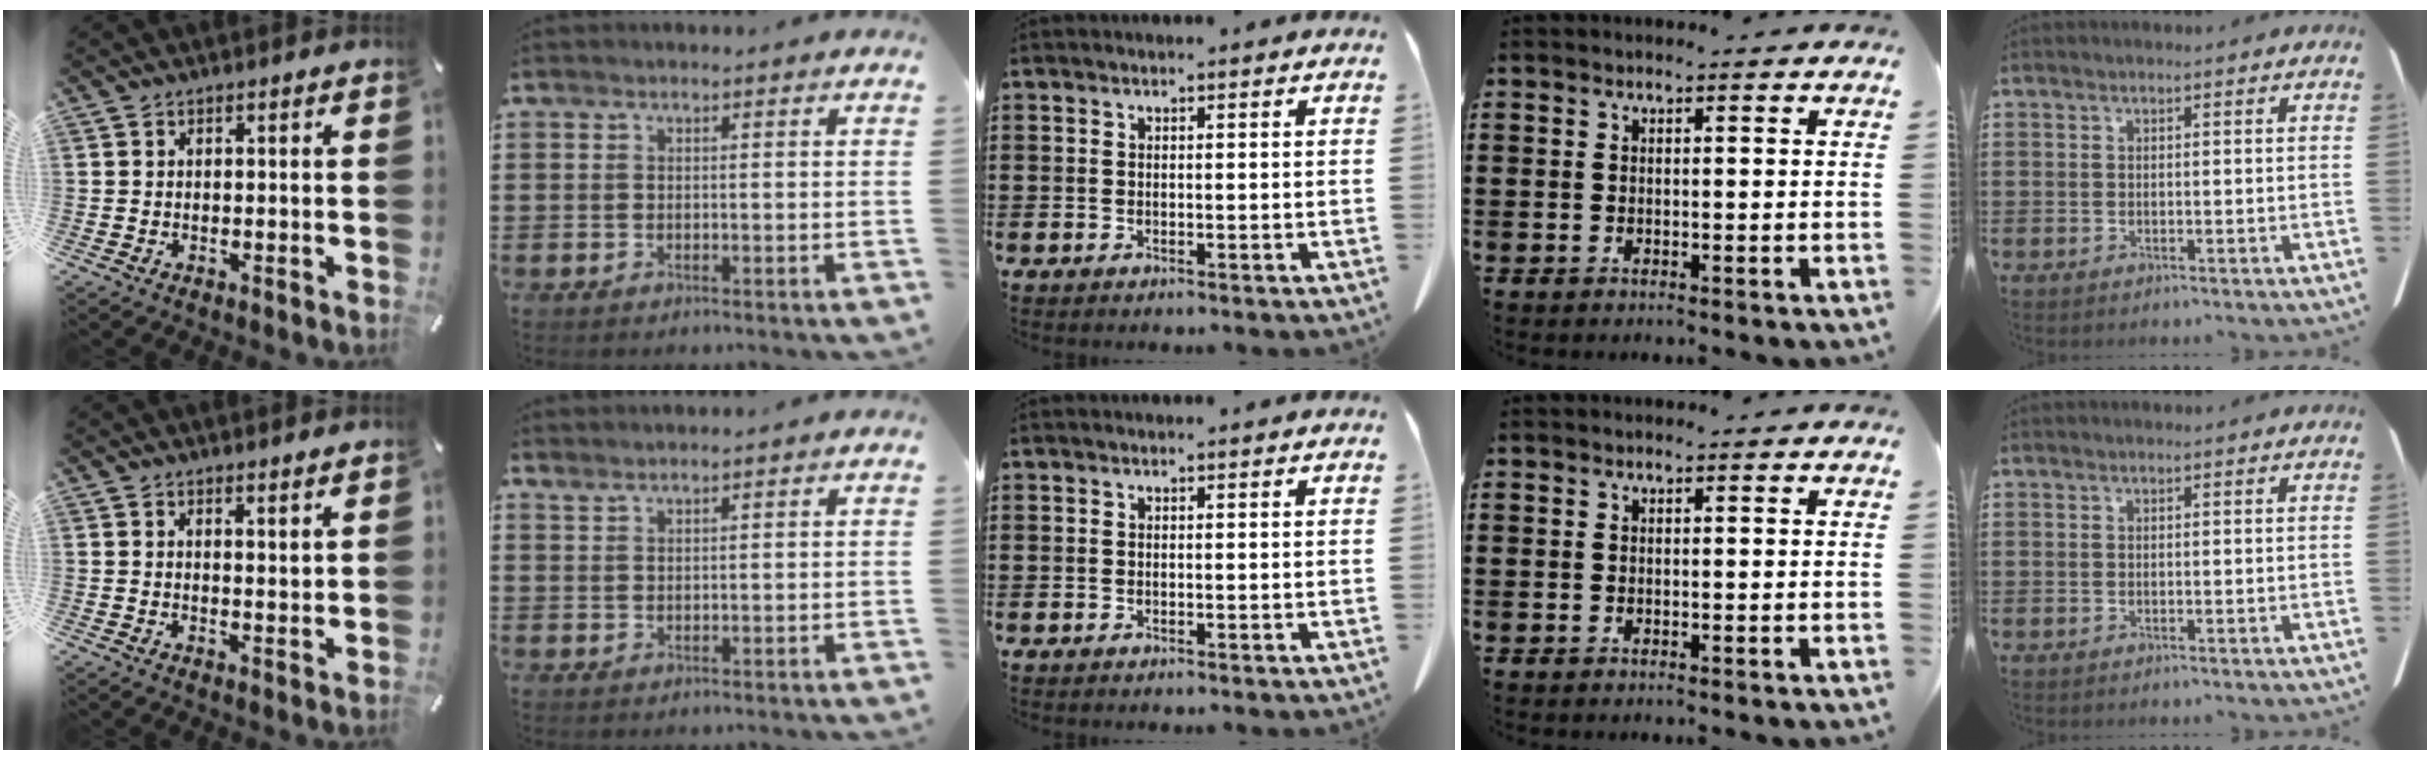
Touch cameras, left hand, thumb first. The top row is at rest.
{"thumb": {"total": 2.1, "force": [2.1, 0.2, 0.2], "torque": [-0.001, -0.015, 0.038]}, "index": {"total": 1.4, "force": [1.3, -0.2, 0.1], "torque": [-0.005, -0.001, 0.027]}}